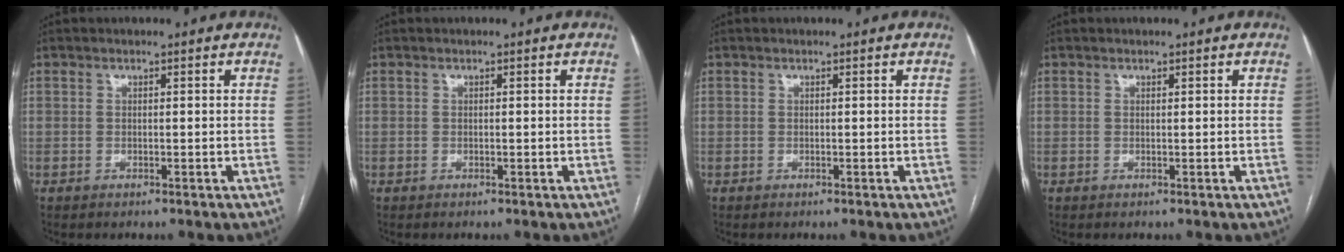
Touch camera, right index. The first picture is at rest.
{"total": 0.0}
{"total": 0.0}
{"total": 0.0}